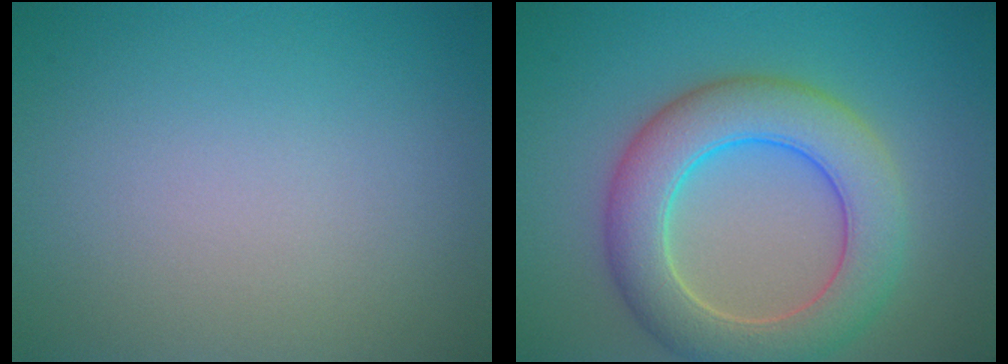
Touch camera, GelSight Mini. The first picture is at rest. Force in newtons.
{"total": 7.6, "press": 7.6, "slide": 0.4}